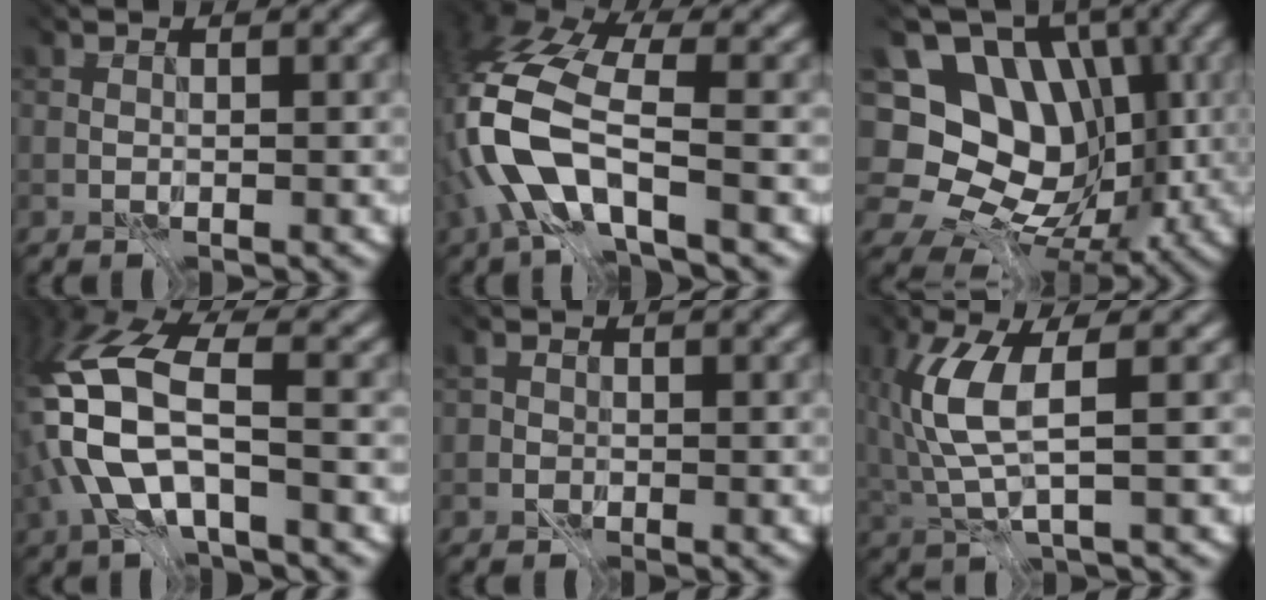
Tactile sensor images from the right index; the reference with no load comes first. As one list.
[{"total": 8.4, "force": [-4.7, 2.8, 6.3], "torque": [-0.155, -0.006, -0.083]}, {"total": 12.1, "force": [0.6, 10.3, 6.4], "torque": [-0.137, 0.018, 0.030]}, {"total": 8.2, "force": [-3.9, 2.9, 6.6], "torque": [-0.171, -0.004, -0.063]}, {"total": 1.4, "force": [-1.3, 0.4, -0.4], "torque": [-0.001, -0.006, -0.013]}, {"total": 5.2, "force": [-1.3, 1.2, 4.8], "torque": [-0.137, -0.007, -0.002]}]